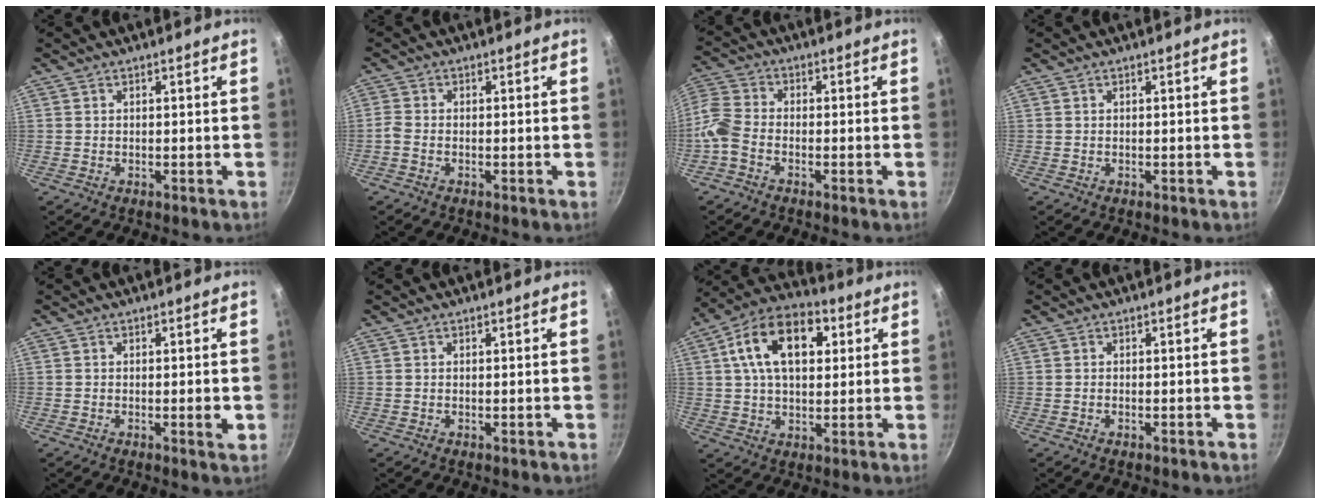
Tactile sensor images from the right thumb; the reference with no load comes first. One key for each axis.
{"total": 1.7, "fx": -1.0, "fy": 0.9, "fz": 1.0, "tx": -0.032, "ty": 0.006, "tz": -0.029}
{"total": 6.0, "fx": -3.1, "fy": 3.6, "fz": 3.6, "tx": -0.083, "ty": 0.029, "tz": -0.084}
{"total": 0.0}
{"total": 1.7, "fx": -0.1, "fy": 0.6, "fz": 1.6, "tx": -0.023, "ty": -0.002, "tz": -0.002}
{"total": 0.0}
{"total": 16.4, "fx": 4.7, "fy": 10.1, "fz": 12.0, "tx": -0.178, "ty": 0.012, "tz": 0.065}
{"total": 0.5, "fx": -0.2, "fy": 0.2, "fz": 0.4, "tx": -0.008, "ty": 0.001, "tz": -0.005}